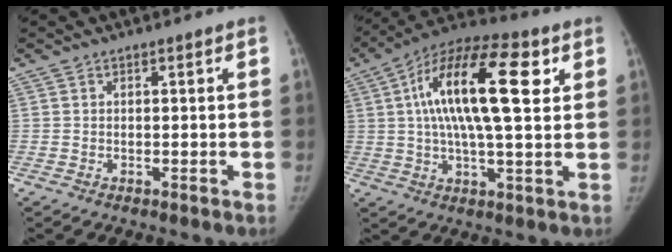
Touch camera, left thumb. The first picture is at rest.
{"total": 20.1, "force": [5.4, 7.0, 18.1], "torque": [-0.304, 0.008, 0.079]}